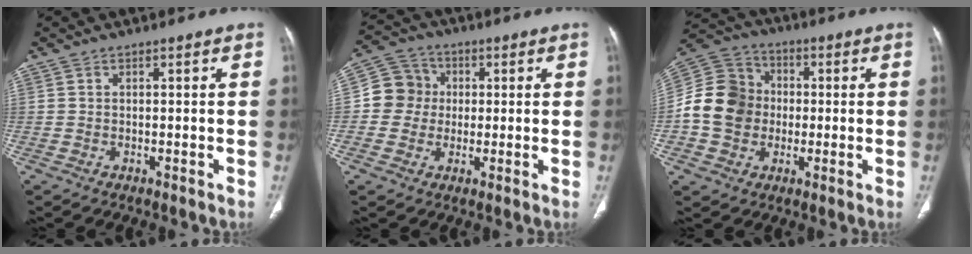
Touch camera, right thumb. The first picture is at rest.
{"total": 7.9, "force": [0.3, 7.6, 2.2], "torque": [-0.009, 0.017, -0.006]}
{"total": 13.4, "force": [-1.0, 11.7, 6.4], "torque": [-0.106, 0.030, -0.025]}